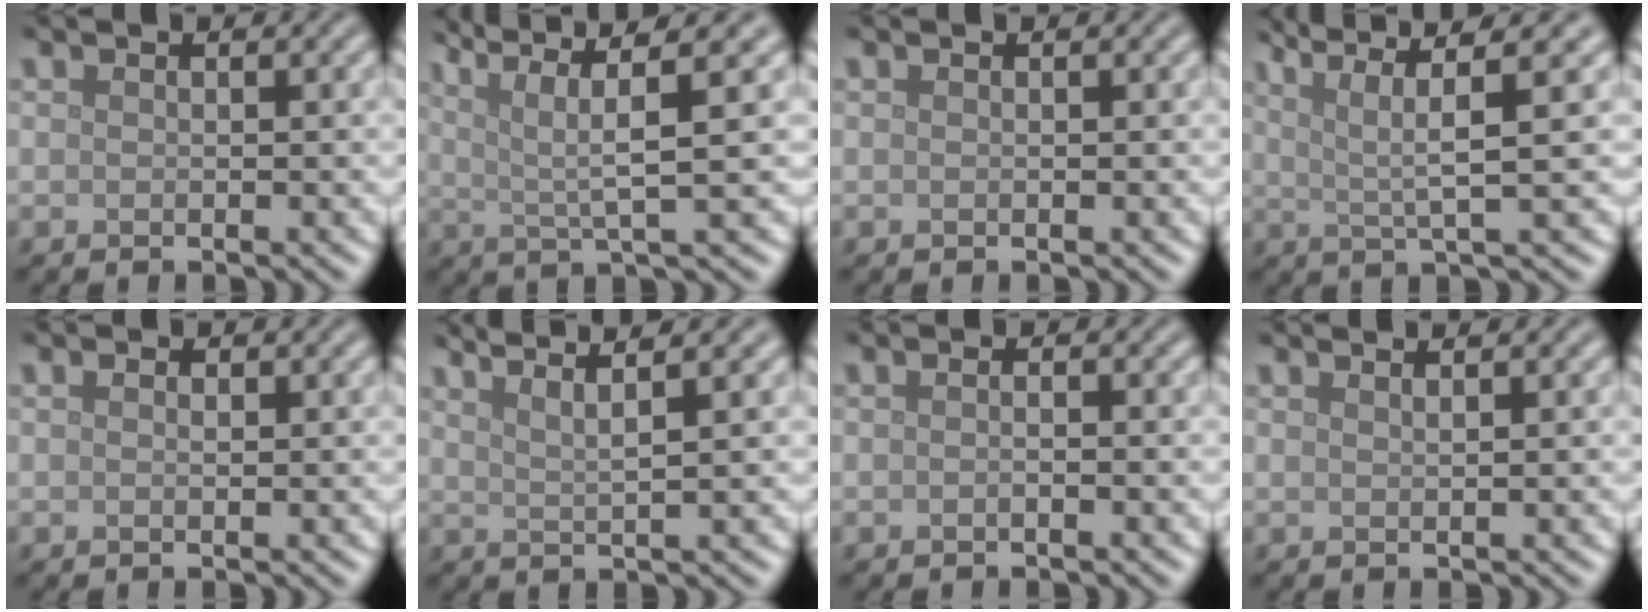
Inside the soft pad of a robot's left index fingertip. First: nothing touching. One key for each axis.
{"total": 6.3, "fx": 3.0, "fy": 0.9, "fz": 5.5, "tx": -0.100, "ty": 0.017, "tz": 0.056}
{"total": 0.0}
{"total": 6.0, "fx": 3.3, "fy": 0.7, "fz": 5.0, "tx": -0.093, "ty": 0.019, "tz": 0.063}
{"total": 0.7, "fx": 0.3, "fy": 0.4, "fz": 0.5, "tx": -0.007, "ty": 0.000, "tz": 0.004}
{"total": 5.3, "fx": 4.0, "fy": 1.2, "fz": 3.2, "tx": -0.035, "ty": 0.027, "tz": 0.032}
{"total": 0.7, "fx": -0.2, "fy": 0.1, "fz": 0.6, "tx": -0.013, "ty": -0.002, "tz": -0.007}
{"total": 1.1, "fx": 0.8, "fy": 0.4, "fz": 0.7, "tx": -0.002, "ty": 0.001, "tz": 0.004}